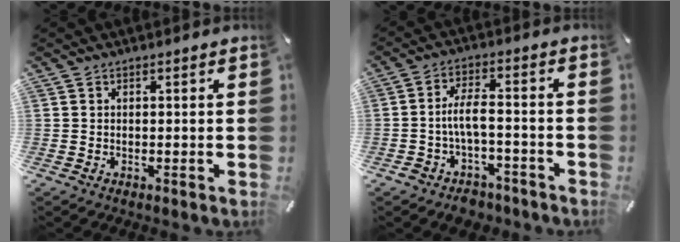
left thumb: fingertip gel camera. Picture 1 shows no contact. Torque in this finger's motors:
{"motor_torque": [0.51, 0.87, 0.23, 0.21, 0.07]}